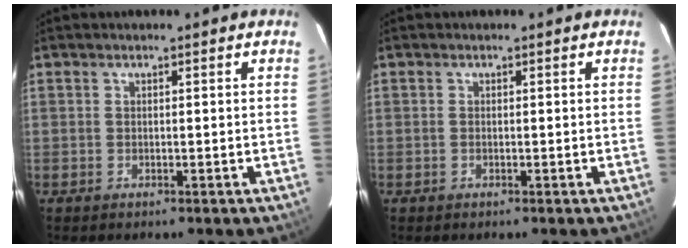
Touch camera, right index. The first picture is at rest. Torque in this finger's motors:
{"motor_torque": [0.05, 0.02, -0.01, -0.01]}